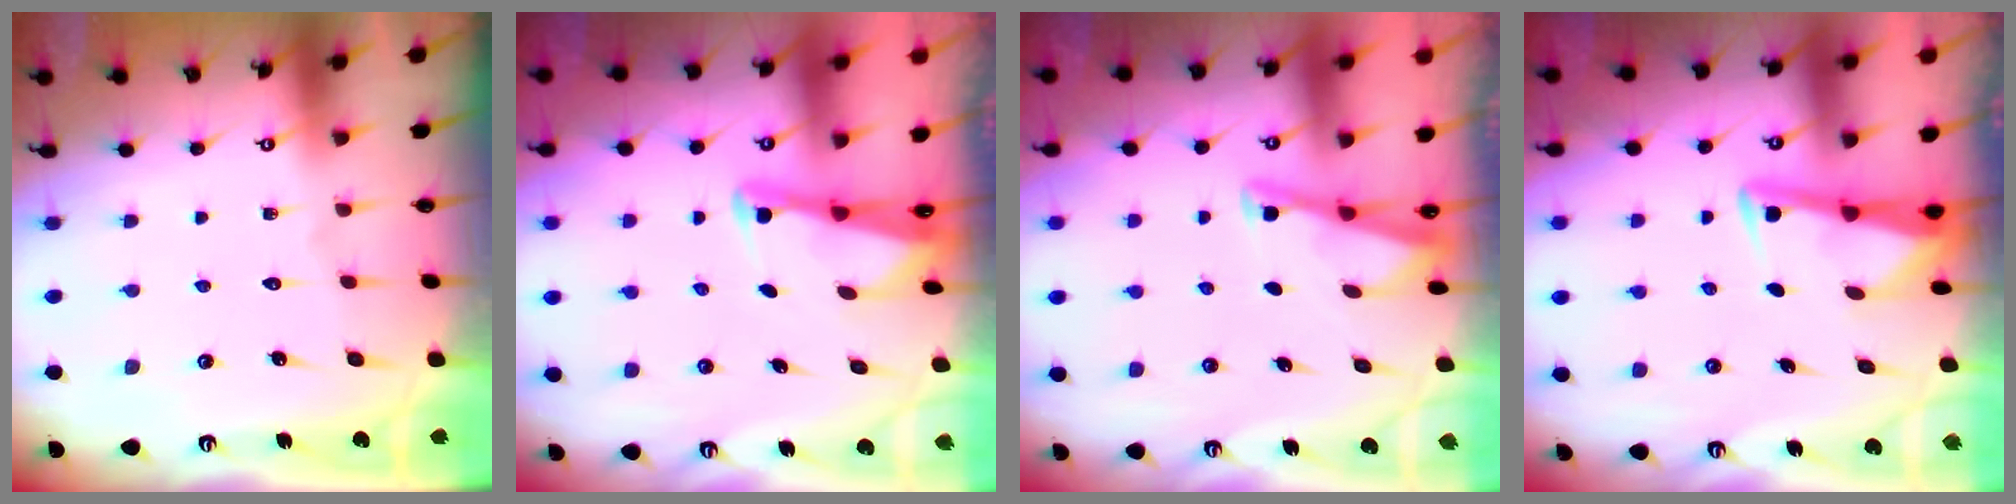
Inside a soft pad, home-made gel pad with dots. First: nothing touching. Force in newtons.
{"total": 2.6, "press": 2.6, "slide": 0.3}
{"total": 3.3, "press": 3.3, "slide": 0.3}
{"total": 3.2, "press": 3.2, "slide": 0.3}